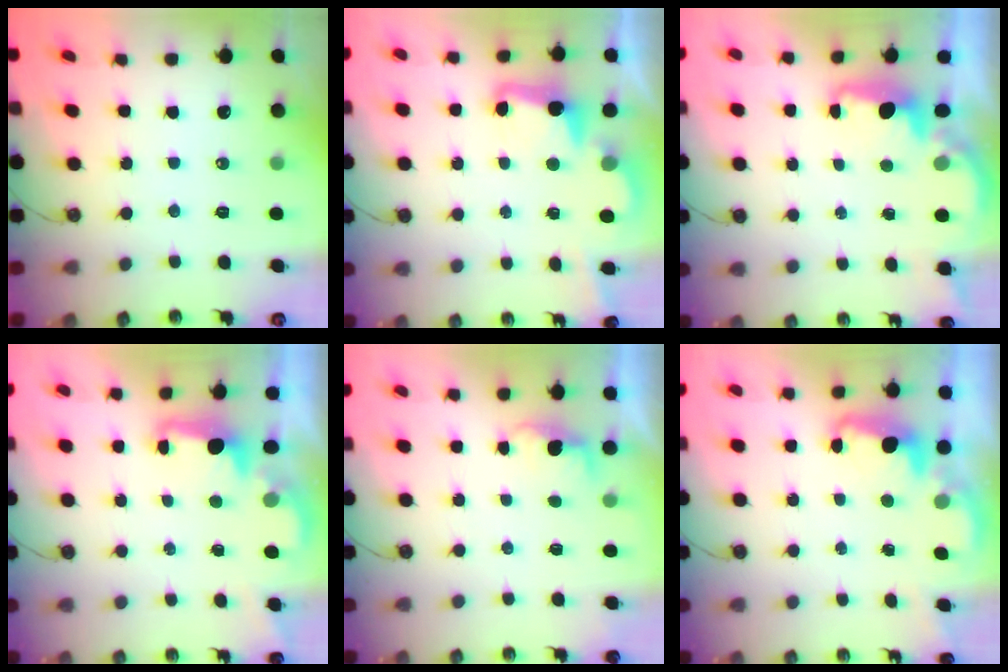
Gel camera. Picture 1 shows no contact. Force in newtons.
{"total": 3.6, "press": 3.6, "slide": 0.5}
{"total": 2.2, "press": 2.0, "slide": 0.8}
{"total": 2.0, "press": 1.9, "slide": 0.8}
{"total": 1.4, "press": 1.1, "slide": 0.8}
{"total": 2.6, "press": 2.6, "slide": 0.5}